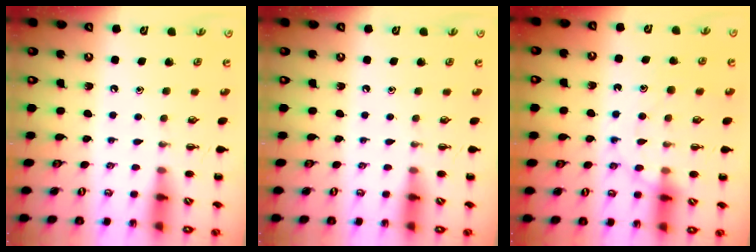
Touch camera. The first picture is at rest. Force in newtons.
{"total": 0.0}
{"total": 12.3, "press": 12.2, "slide": 1.7}